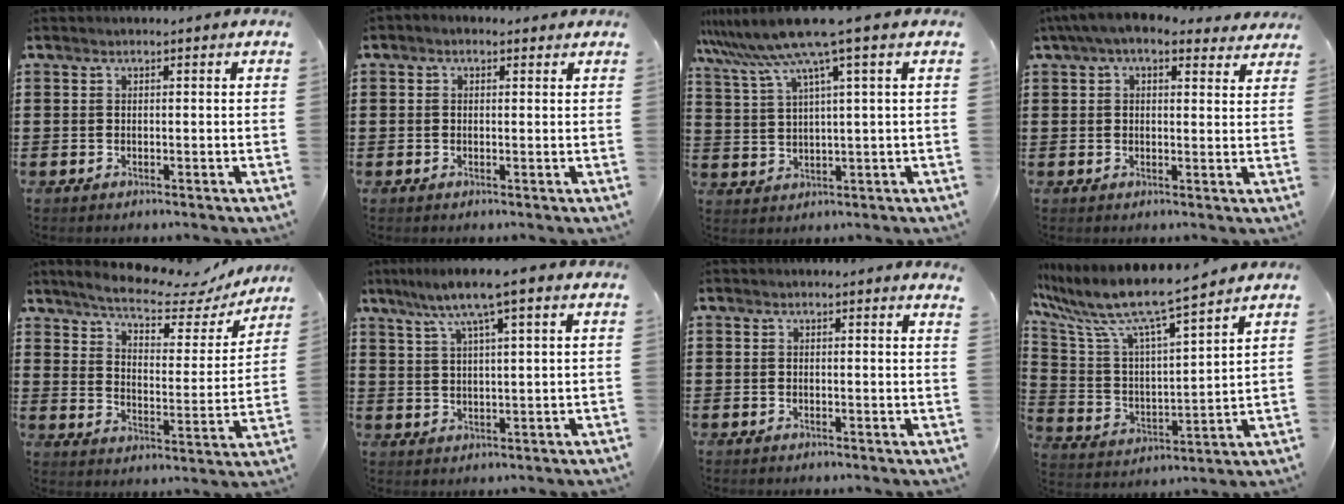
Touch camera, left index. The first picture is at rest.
{"total": 0.9, "force": [0.2, 0.6, 0.6], "torque": [-0.013, 0.005, 0.002]}
{"total": 8.7, "force": [5.7, -0.5, 6.6], "torque": [-0.160, -0.030, 0.092]}
{"total": 5.9, "force": [4.5, 1.7, 3.4], "torque": [-0.078, -0.007, 0.081]}
{"total": 7.4, "force": [6.4, 1.6, 3.4], "torque": [-0.079, -0.040, 0.105]}
{"total": 6.8, "force": [4.1, 0.2, 5.4], "torque": [-0.115, -0.005, 0.066]}
{"total": 0.9, "force": [0.6, -0.2, 0.5], "torque": [-0.011, -0.004, 0.013]}
{"total": 8.7, "force": [7.4, 0.3, 4.6], "torque": [-0.123, -0.056, 0.119]}